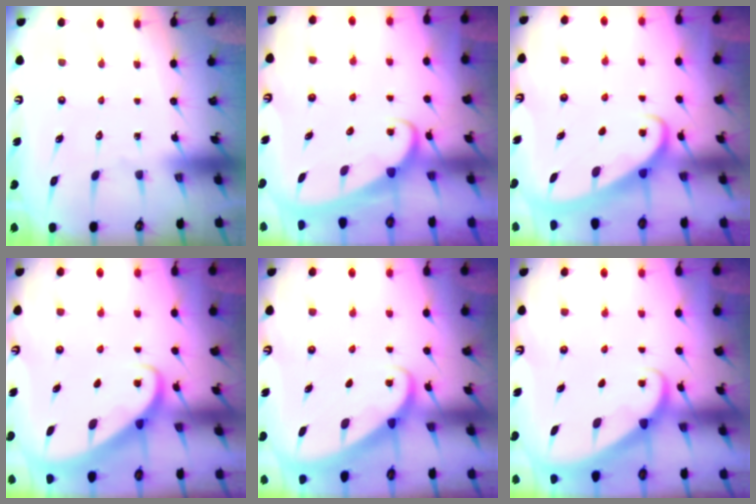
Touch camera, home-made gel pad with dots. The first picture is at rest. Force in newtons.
{"total": 2.6, "press": 2.6, "slide": 0.3}
{"total": 2.8, "press": 2.8, "slide": 0.4}
{"total": 2.9, "press": 2.9, "slide": 0.2}
{"total": 1.9, "press": 1.9, "slide": 0.1}
{"total": 2.8, "press": 2.8, "slide": 0.1}